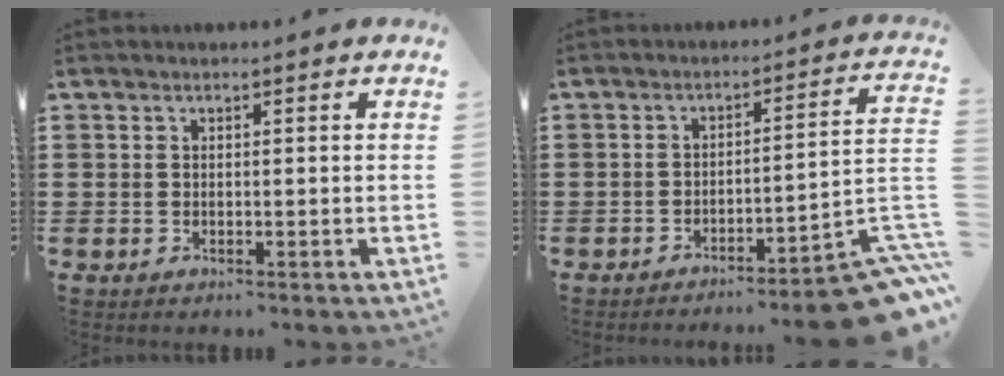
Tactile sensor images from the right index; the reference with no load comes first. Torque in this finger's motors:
{"motor_torque": [2.14, 0.00, 1.05, 0.05]}